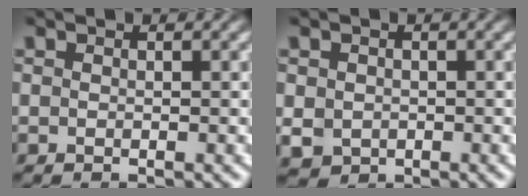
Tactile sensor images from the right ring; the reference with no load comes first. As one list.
[{"total": 3.4, "force": [-0.8, 3.1, 1.2], "torque": [-0.031, -0.026, 0.005]}]